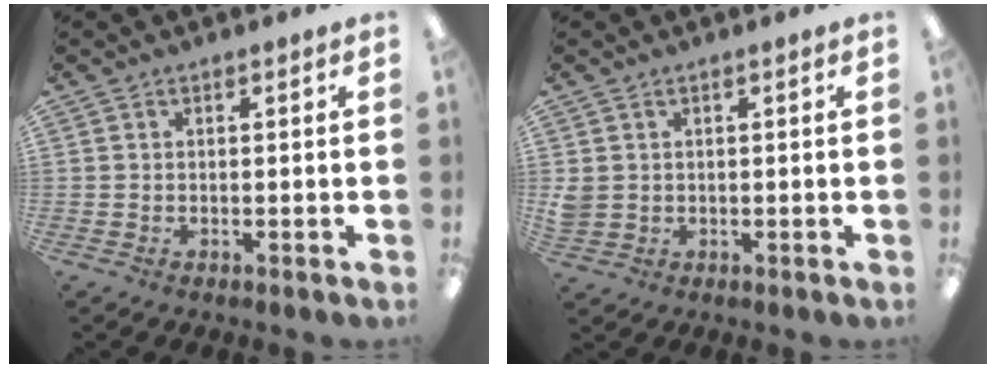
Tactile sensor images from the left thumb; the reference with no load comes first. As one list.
[{"total": 2.3, "force": [0.5, 2.1, 0.7], "torque": [-0.014, 0.002, 0.011]}]